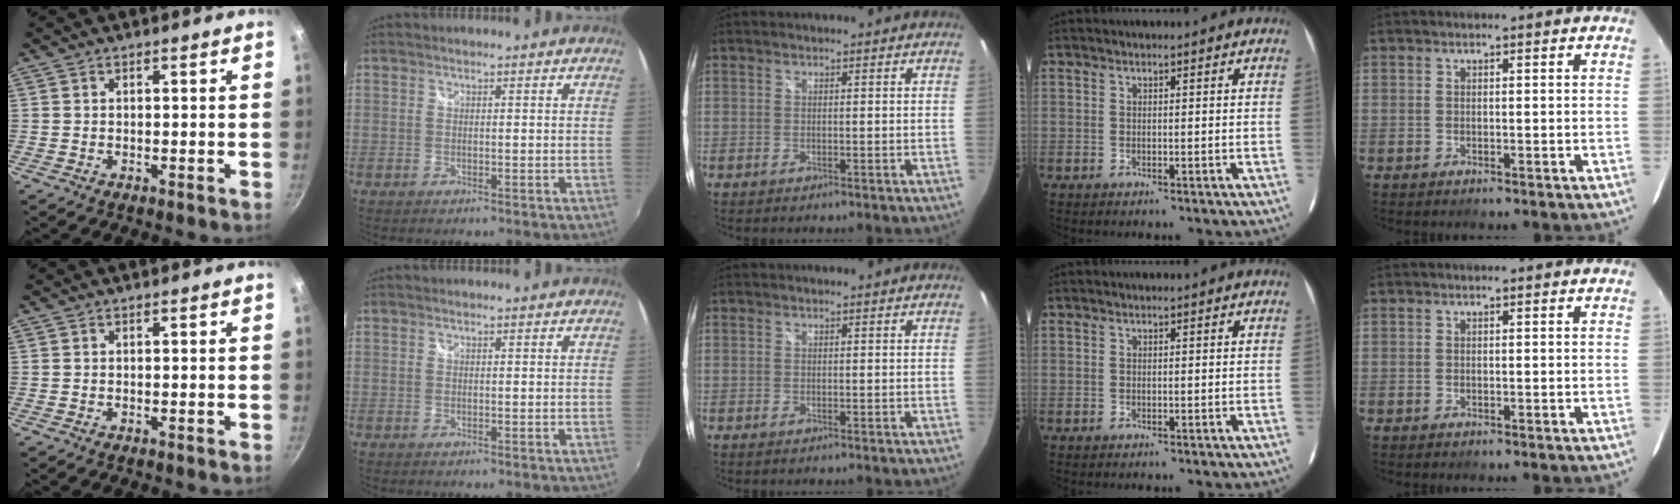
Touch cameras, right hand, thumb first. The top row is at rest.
{}